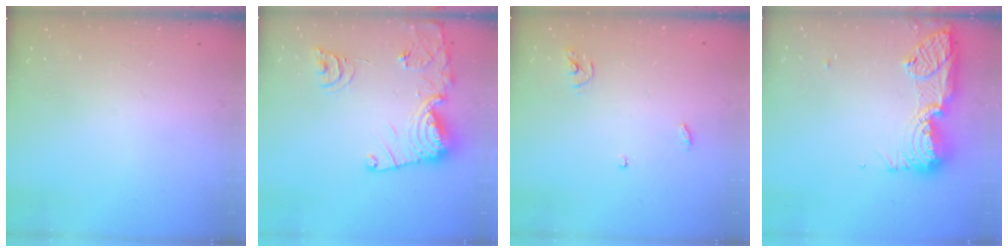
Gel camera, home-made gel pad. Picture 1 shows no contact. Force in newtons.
{"total": 18.1, "press": 18.0, "slide": 2.0}
{"total": 3.8, "press": 3.8, "slide": 0.4}
{"total": 17.6, "press": 16.5, "slide": 6.2}